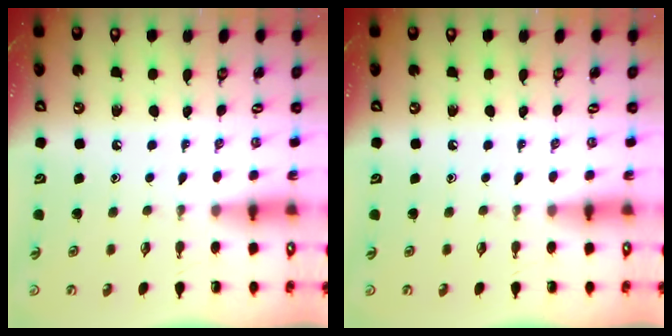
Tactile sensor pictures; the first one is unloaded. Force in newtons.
{"total": 0.0}